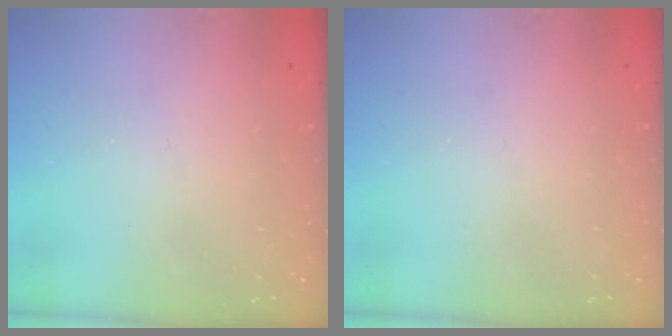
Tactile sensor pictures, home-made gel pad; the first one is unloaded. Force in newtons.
{"total": 0.0}